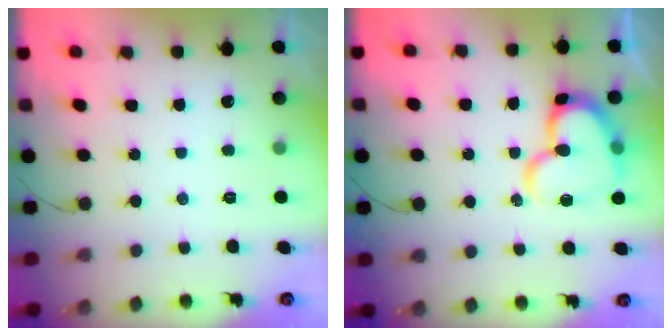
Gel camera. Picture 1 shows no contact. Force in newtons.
{"total": 16.6, "press": 16.6, "slide": 1.5}